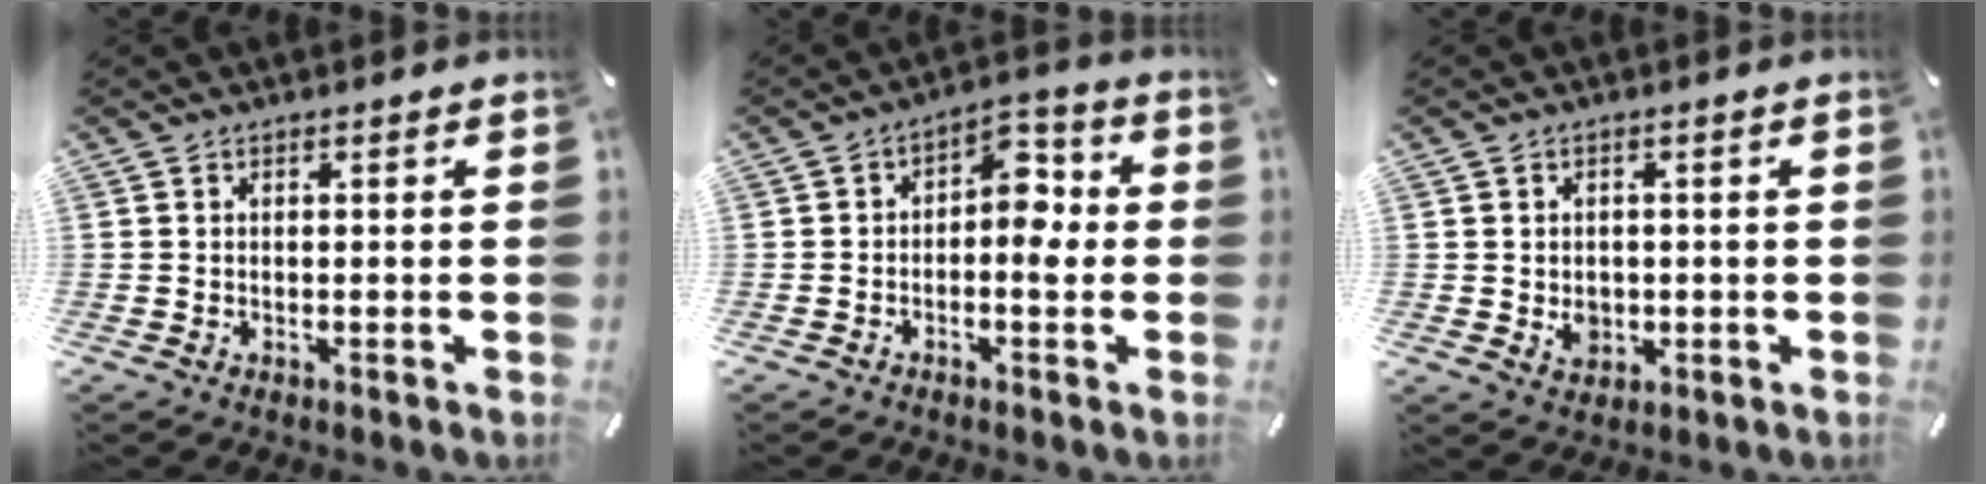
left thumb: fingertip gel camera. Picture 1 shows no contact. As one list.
[{"total": 7.5, "force": [-1.2, 4.2, 6.1], "torque": [-0.077, 0.007, -0.027]}, {"total": 3.7, "force": [-0.4, 3.2, 1.8], "torque": [-0.014, -0.002, -0.007]}]